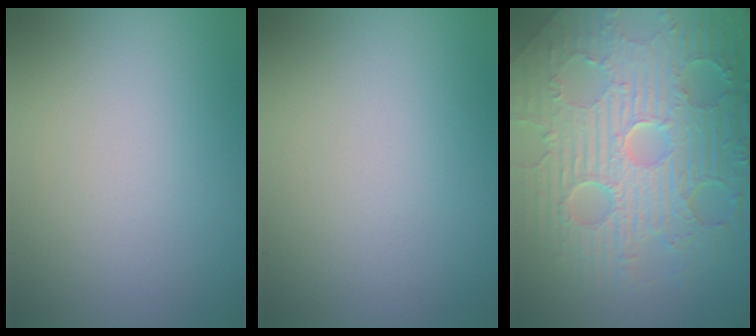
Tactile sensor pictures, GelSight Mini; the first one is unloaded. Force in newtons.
{"total": 0.0}
{"total": 11.7, "press": 7.5, "slide": 9.0}